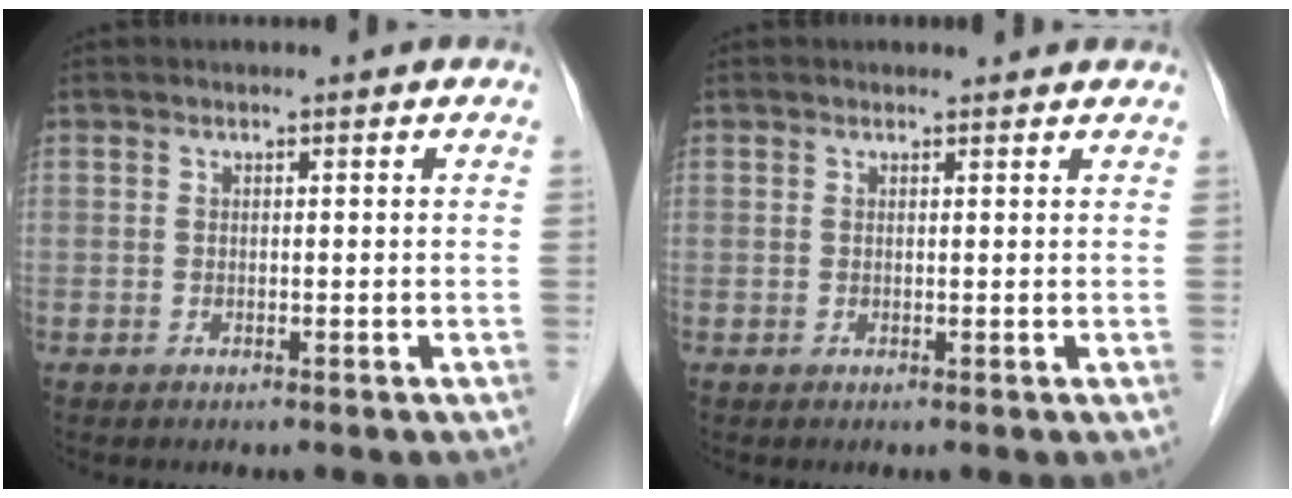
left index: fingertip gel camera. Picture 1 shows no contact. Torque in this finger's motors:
{"motor_torque": [0.57, -0.61, 0.00, -0.01]}